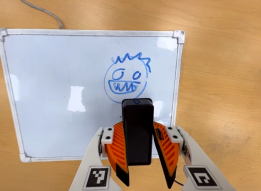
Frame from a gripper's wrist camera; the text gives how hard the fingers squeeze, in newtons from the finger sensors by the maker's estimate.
{"total": 5.5, "left": 5.5, "right": 5.6}